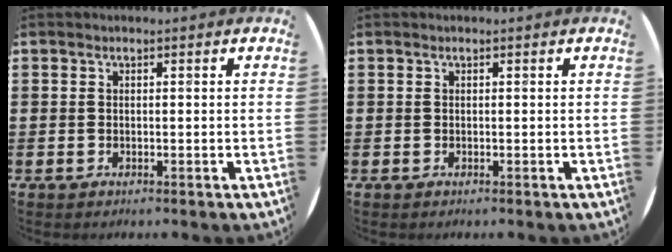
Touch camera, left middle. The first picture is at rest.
{"total": 0.0}